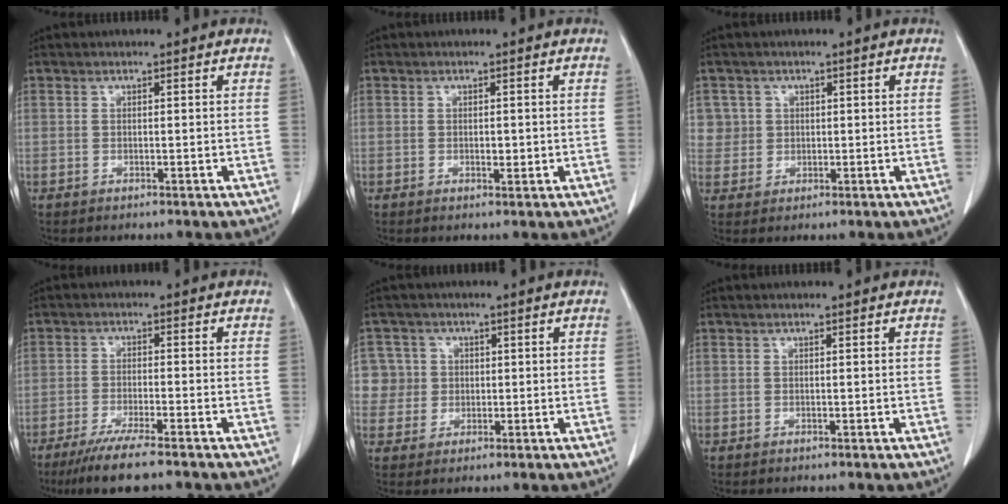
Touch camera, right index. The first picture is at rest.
{"total": 1.3, "force": [-0.1, 0.7, 1.1], "torque": [-0.016, 0.000, 0.000]}
{"total": 3.5, "force": [1.0, 3.3, -0.3], "torque": [0.028, 0.004, 0.018]}
{"total": 8.1, "force": [-6.3, 0.1, 5.0], "torque": [-0.082, -0.020, -0.103]}
{"total": 5.4, "force": [0.7, 5.4, -0.2], "torque": [0.018, 0.019, 0.017]}
{"total": 0.0}